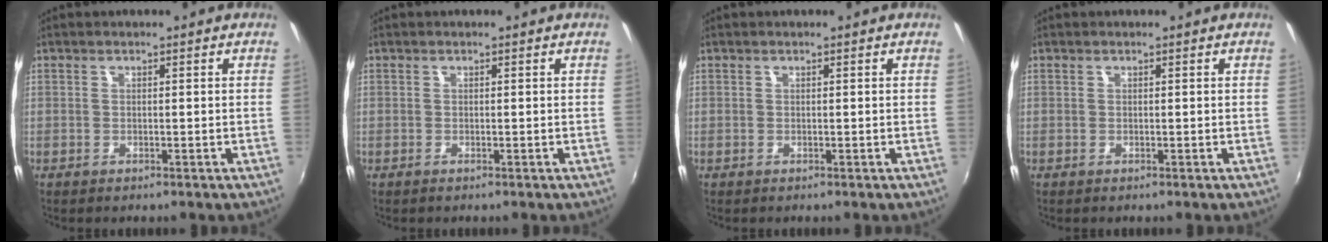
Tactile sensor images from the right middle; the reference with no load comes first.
{"total": 0.0}
{"total": 0.0}
{"total": 0.0}